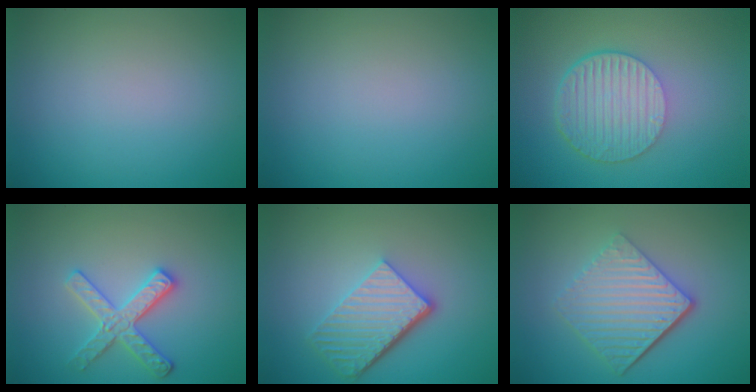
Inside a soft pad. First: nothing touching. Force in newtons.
{"total": 0.0}
{"total": 6.0, "press": 4.1, "slide": 4.4}
{"total": 3.2, "press": 3.0, "slide": 1.0}
{"total": 5.6, "press": 3.9, "slide": 4.0}
{"total": 6.1, "press": 4.0, "slide": 4.5}